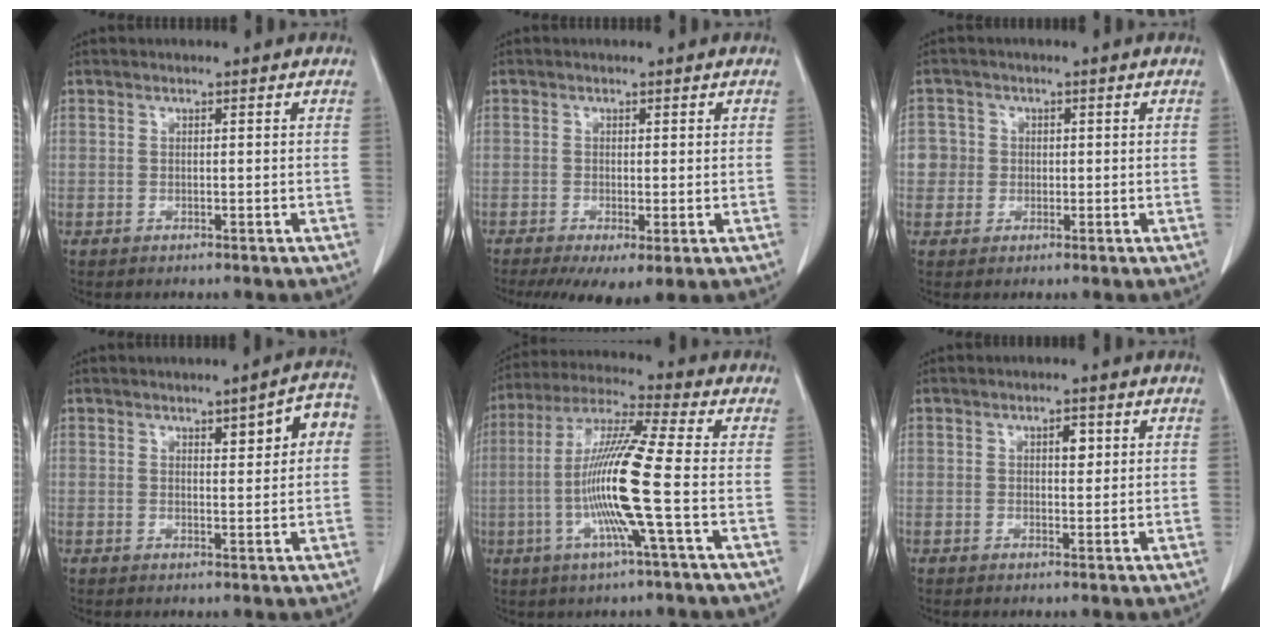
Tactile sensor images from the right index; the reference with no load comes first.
{"total": 6.2, "force": [-3.0, 2.0, 5.1], "torque": [-0.075, -0.021, -0.047]}
{"total": 3.5, "force": [0.1, 3.5, 0.0], "torque": [0.016, 0.012, 0.002]}
{"total": 5.5, "force": [1.6, 1.3, 5.1], "torque": [-0.064, 0.015, 0.019]}
{"total": 13.8, "force": [-2.6, -1.0, 13.5], "torque": [-0.268, -0.006, -0.062]}
{"total": 2.1, "force": [0.7, 0.9, 1.7], "torque": [-0.023, -0.001, 0.011]}